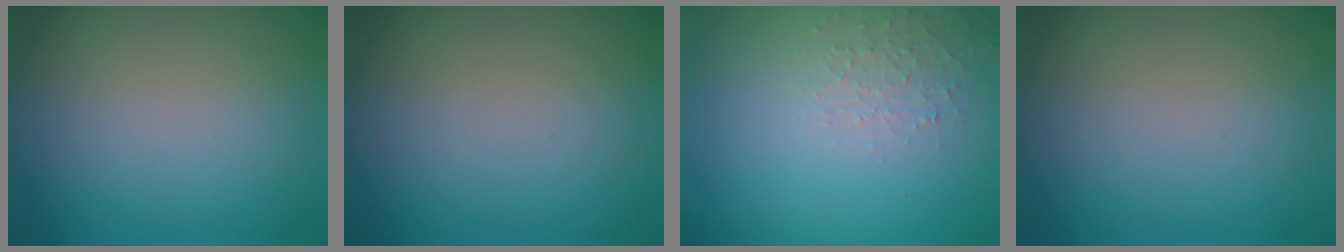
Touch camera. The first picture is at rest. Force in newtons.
{"total": 0.0}
{"total": 1.8, "press": 1.8, "slide": 0.4}
{"total": 0.0}